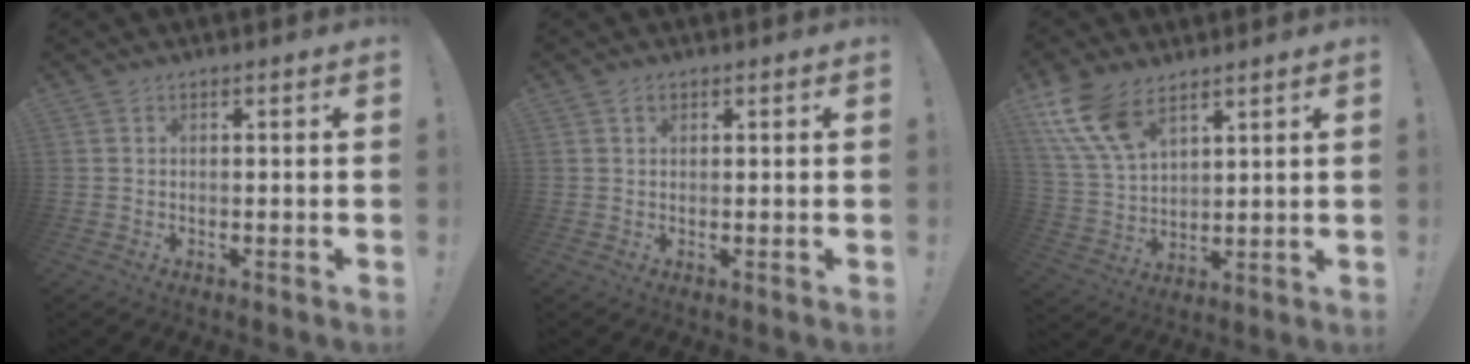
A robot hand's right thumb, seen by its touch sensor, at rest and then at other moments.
{"total": 1.0, "force": [0.6, 0.8, 0.4], "torque": [-0.006, 0.001, 0.010]}
{"total": 12.4, "force": [8.0, 6.1, 7.3], "torque": [-0.161, -0.038, 0.154]}